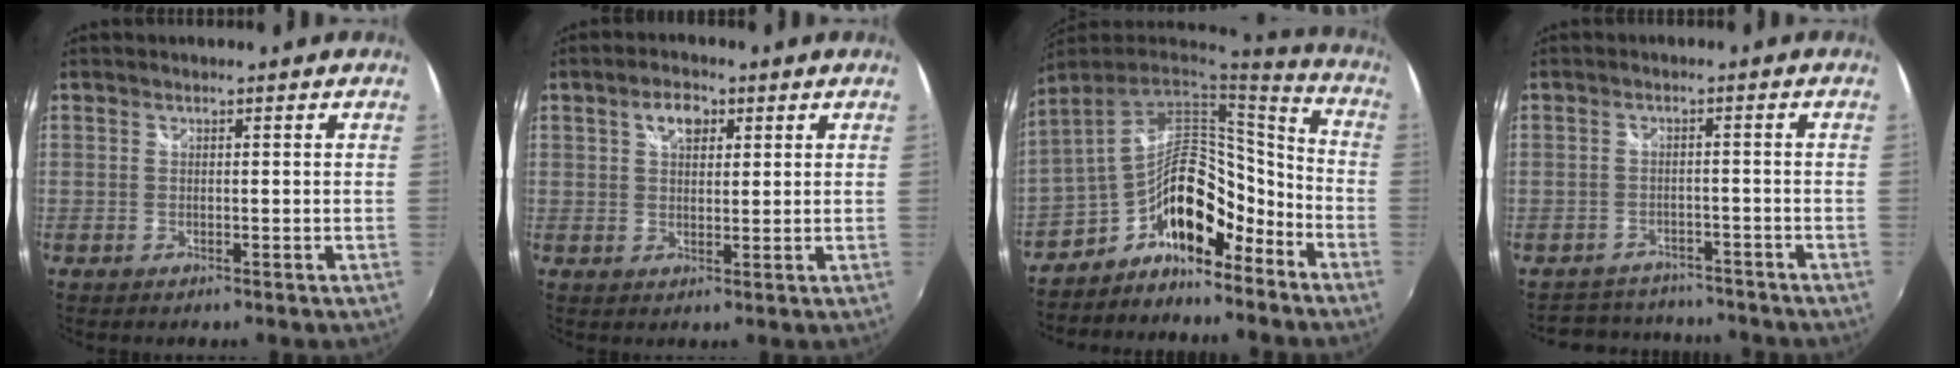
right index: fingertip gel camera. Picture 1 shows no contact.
{"total": 4.6, "force": [2.1, 2.7, 3.1], "torque": [-0.048, 0.013, 0.037]}
{"total": 16.2, "force": [-8.8, 8.0, 11.0], "torque": [-0.197, 0.015, -0.154]}
{"total": 8.1, "force": [-7.1, 3.8, 1.1], "torque": [-0.035, 0.020, -0.099]}